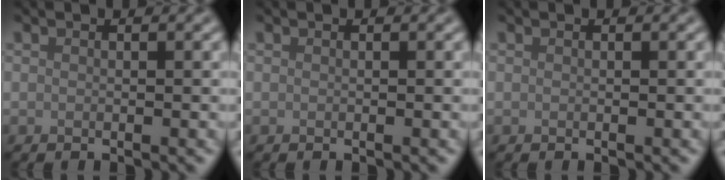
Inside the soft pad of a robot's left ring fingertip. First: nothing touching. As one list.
[{"total": 0.0}, {"total": 0.0}]